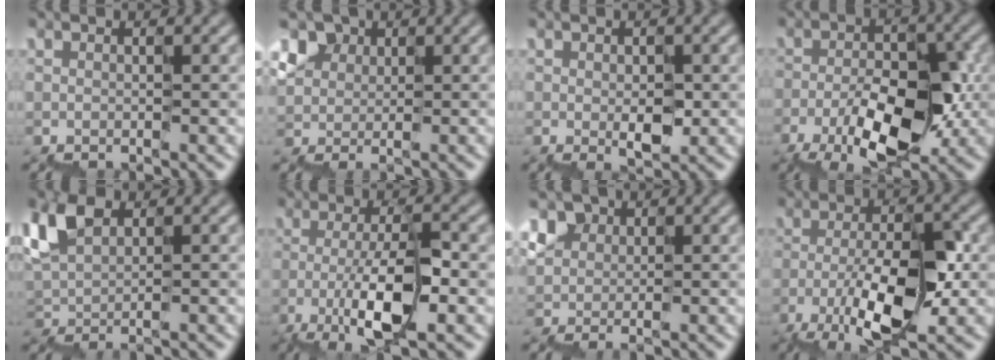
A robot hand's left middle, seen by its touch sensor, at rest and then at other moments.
{"total": 3.1, "force": [1.4, 2.7, 0.5], "torque": [0.002, 0.012, 0.017]}
{"total": 2.4, "force": [-0.1, 1.6, 1.8], "torque": [-0.028, 0.004, 0.005]}
{"total": 6.6, "force": [-2.6, 3.2, 5.1], "torque": [-0.081, 0.008, -0.046]}
{"total": 3.8, "force": [0.9, 2.2, 2.9], "torque": [-0.057, 0.010, 0.008]}
{"total": 5.6, "force": [-1.5, 1.3, 5.2], "torque": [-0.089, 0.001, -0.029]}
{"total": 2.5, "force": [0.6, 2.4, 0.3], "torque": [0.003, 0.011, 0.005]}
{"total": 6.5, "force": [-2.2, 2.1, 5.7], "torque": [-0.102, 0.009, -0.042]}